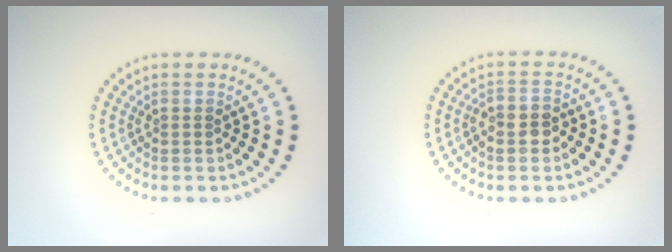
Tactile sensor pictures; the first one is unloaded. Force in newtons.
{"total": 2.3, "press": 2.1, "slide": 0.8}